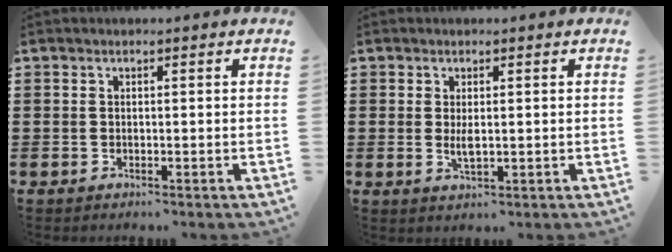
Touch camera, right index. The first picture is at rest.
{"total": 2.2, "force": [0.1, 0.7, 2.1], "torque": [-0.039, 0.000, 0.001]}